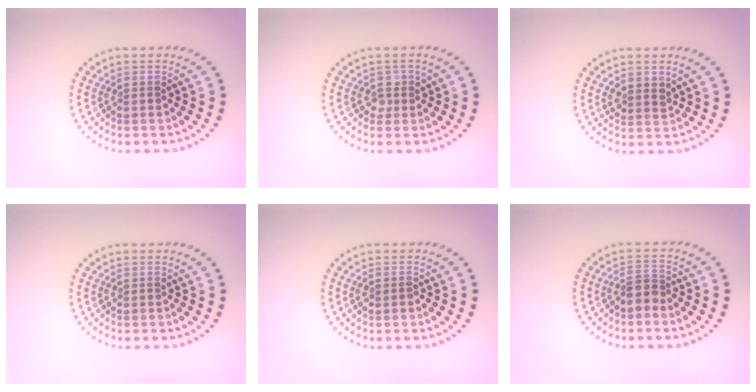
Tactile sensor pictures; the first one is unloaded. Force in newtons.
{"total": 1.2, "press": 1.1, "slide": 0.5}
{"total": 1.4, "press": 1.2, "slide": 0.7}
{"total": 0.0}
{"total": 0.7, "press": 0.7, "slide": 0.1}
{"total": 2.1, "press": 1.6, "slide": 1.3}